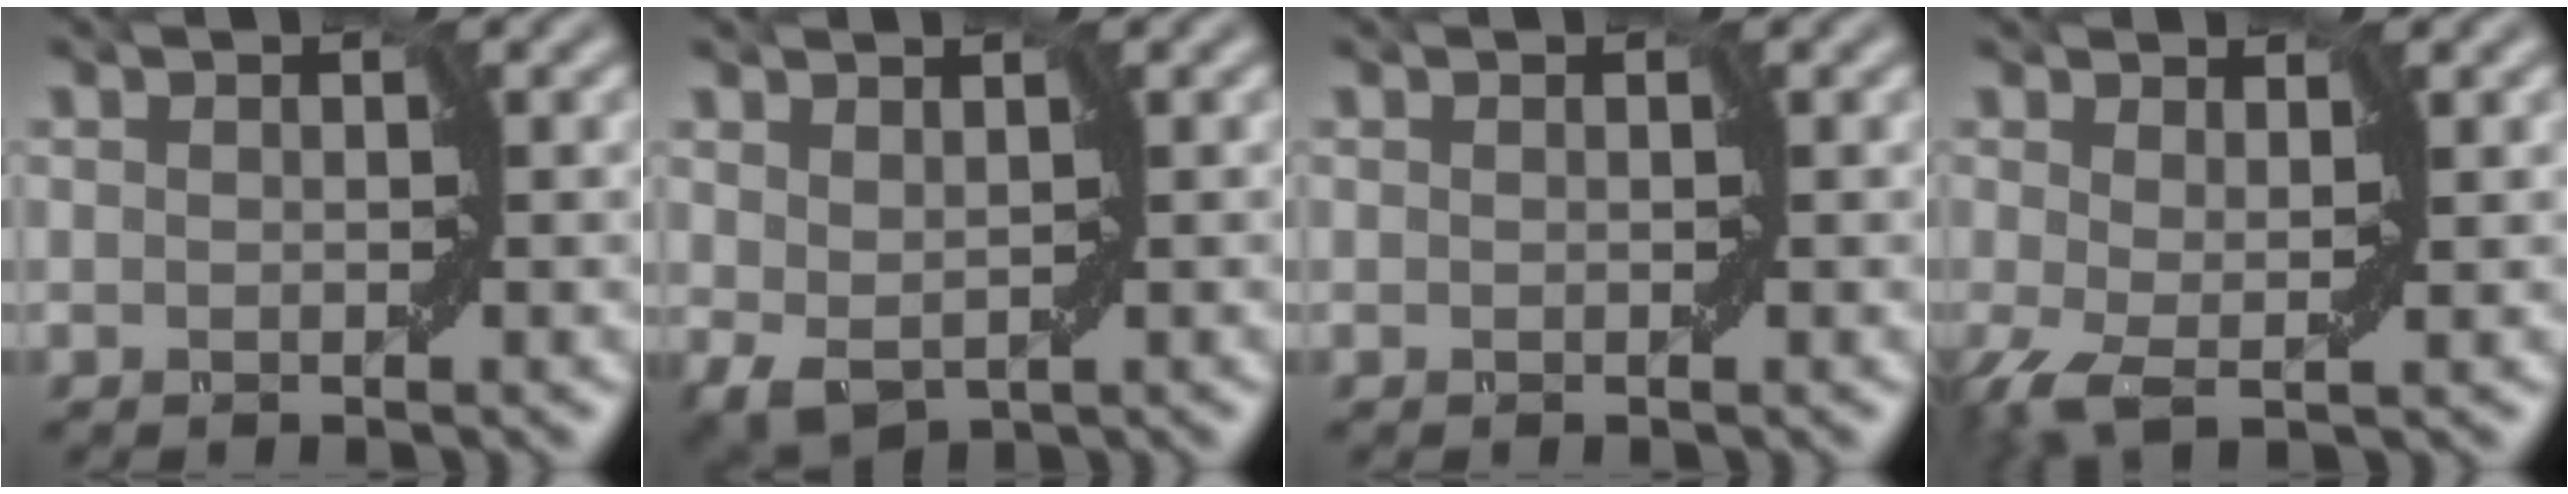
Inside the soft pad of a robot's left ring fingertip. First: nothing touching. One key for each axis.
{"total": 3.6, "fx": -0.4, "fy": 2.7, "fz": 2.4, "tx": -0.053, "ty": -0.016, "tz": -0.004}
{"total": 0.0}
{"total": 3.6, "fx": -0.8, "fy": 1.6, "fz": 3.1, "tx": -0.081, "ty": -0.009, "tz": -0.022}